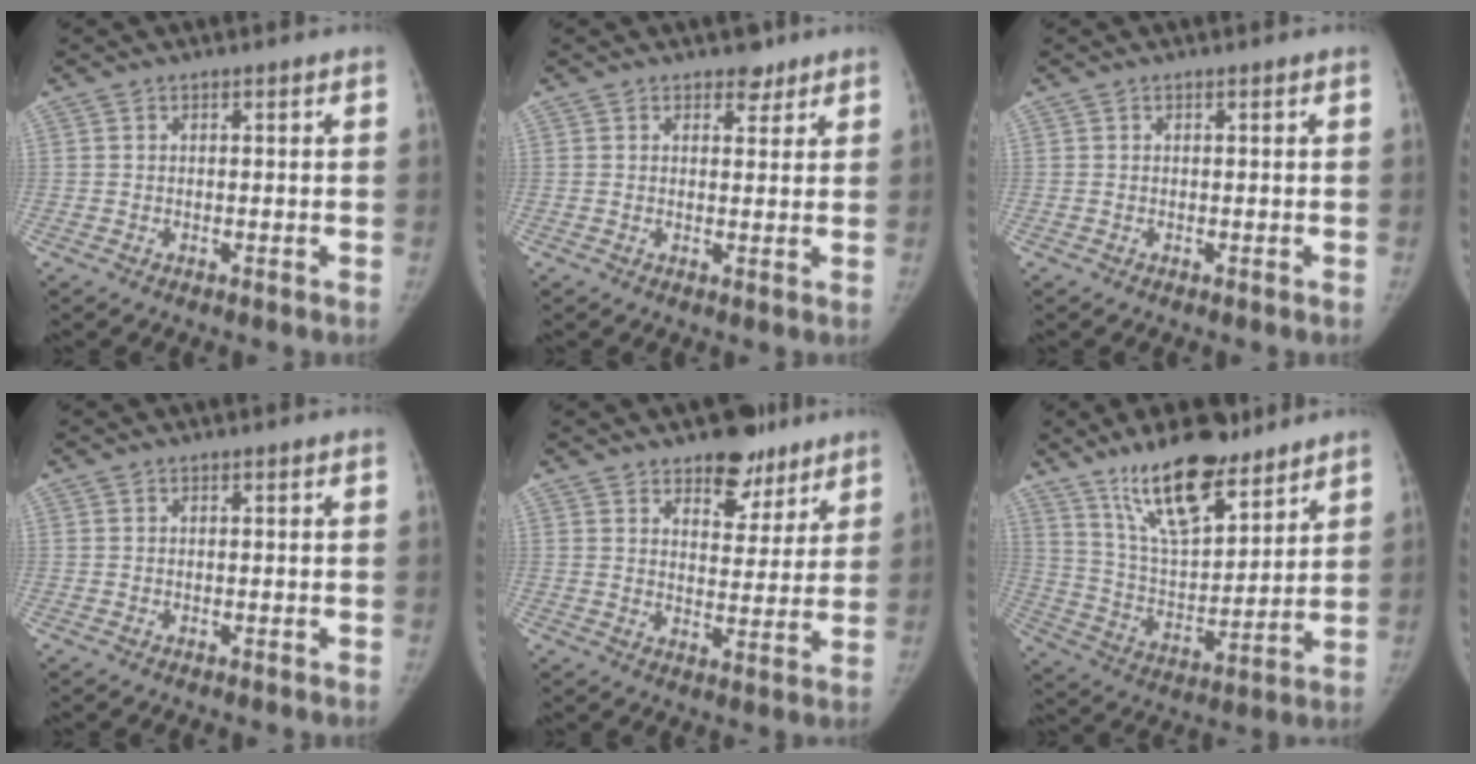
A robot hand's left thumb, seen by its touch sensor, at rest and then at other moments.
{"total": 2.6, "force": [1.9, 1.6, 0.7], "torque": [0.010, -0.011, 0.024]}
{"total": 0.0}
{"total": 0.0}
{"total": 9.7, "force": [7.0, 5.3, 4.2], "torque": [-0.010, -0.040, 0.101]}
{"total": 18.0, "force": [12.7, 6.5, 11.0], "torque": [-0.147, -0.071, 0.229]}